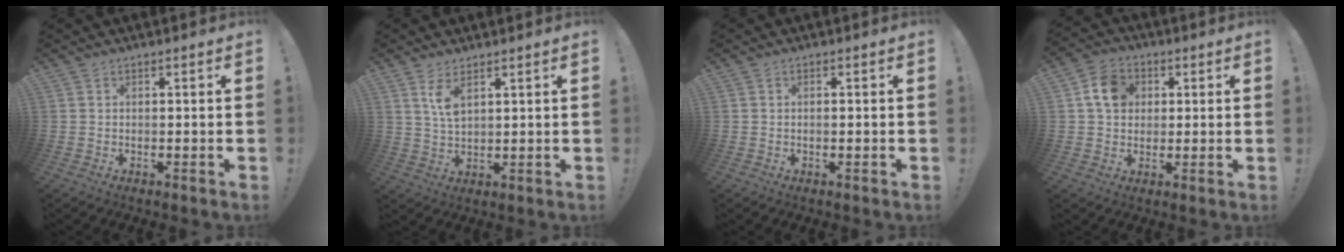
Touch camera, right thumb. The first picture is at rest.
{"total": 5.5, "force": [3.2, 2.0, 4.0], "torque": [-0.065, -0.020, 0.054]}
{"total": 0.8, "force": [-0.3, 0.2, 0.8], "torque": [-0.008, -0.001, -0.007]}
{"total": 9.2, "force": [2.5, 7.6, 4.6], "torque": [-0.066, 0.006, 0.049]}